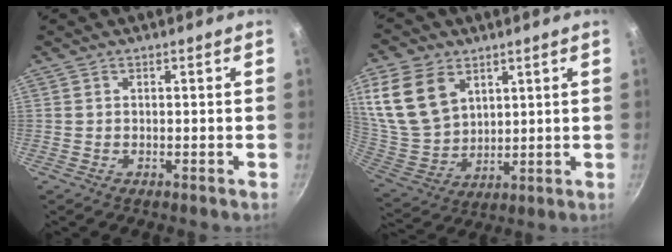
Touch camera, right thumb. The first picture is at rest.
{"total": 16.6, "force": [7.2, 11.5, 9.5], "torque": [-0.185, -0.028, 0.158]}